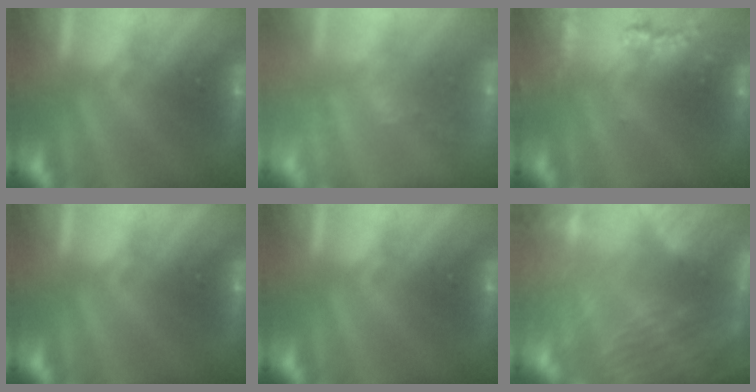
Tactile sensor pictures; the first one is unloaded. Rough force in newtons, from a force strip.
{"total": 2.3}
{"total": 2.4}
{"total": 0.0}
{"total": 0.0}
{"total": 9.3}